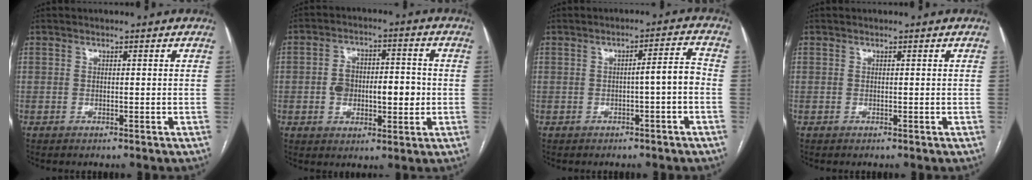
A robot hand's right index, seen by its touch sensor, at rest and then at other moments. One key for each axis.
{"total": 9.3, "fx": -0.9, "fy": 4.9, "fz": 7.8, "tx": -0.131, "ty": 0.024, "tz": -0.008}
{"total": 4.0, "fx": -1.0, "fy": 0.2, "fz": 3.9, "tx": -0.050, "ty": 0.014, "tz": -0.014}
{"total": 0.0}